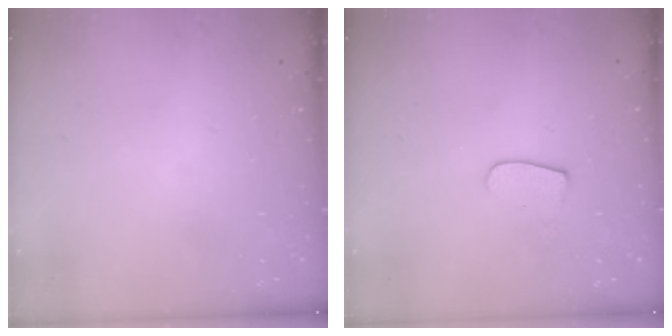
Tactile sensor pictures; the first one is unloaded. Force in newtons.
{"total": 6.7, "press": 6.7, "slide": 0.6}